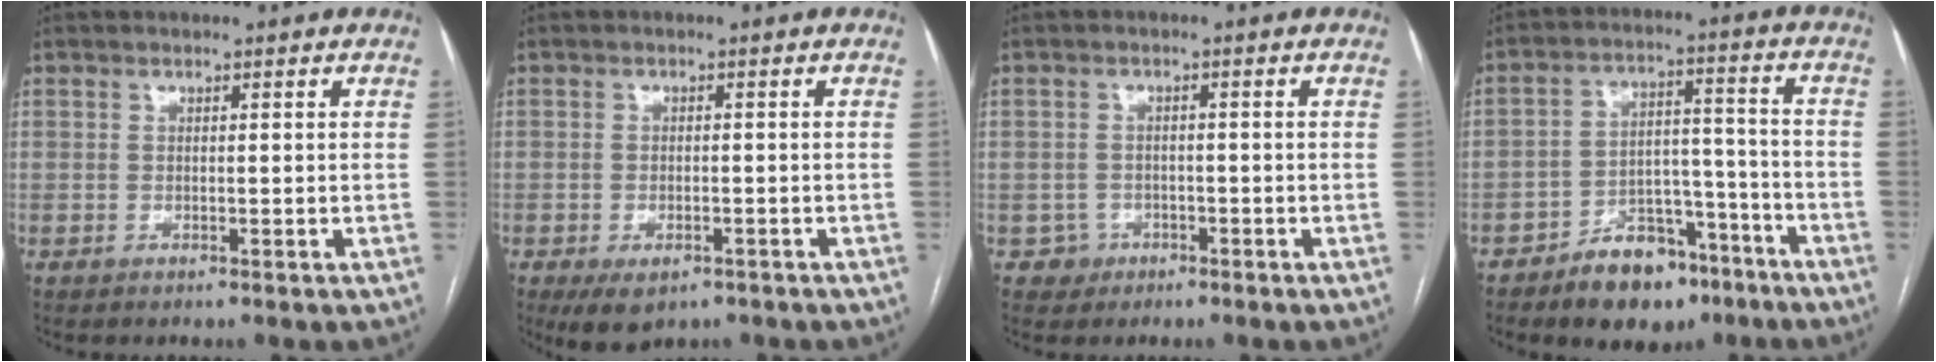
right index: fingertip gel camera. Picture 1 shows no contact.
{"total": 5.3, "force": [-3.3, 2.6, 3.2], "torque": [-0.054, -0.007, -0.045]}
{"total": 2.6, "force": [-1.2, 2.3, -0.2], "torque": [0.013, 0.014, -0.019]}
{"total": 11.3, "force": [-7.8, 5.7, 5.7], "torque": [-0.083, 0.027, -0.122]}